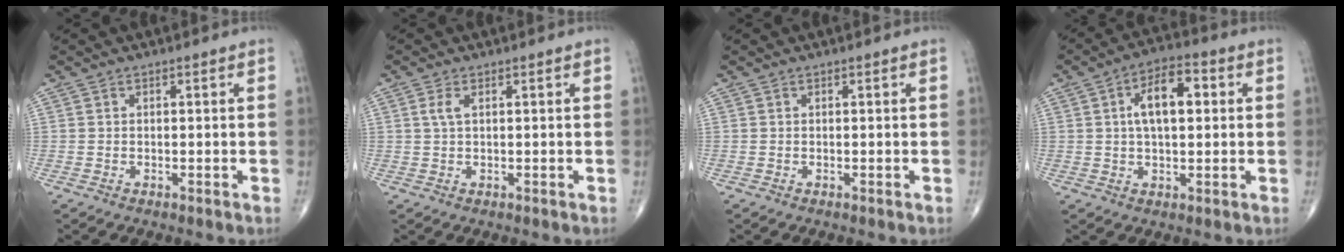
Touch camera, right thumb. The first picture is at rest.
{"total": 2.1, "force": [0.7, 0.9, 1.7], "torque": [-0.040, 0.006, 0.018]}
{"total": 0.0}
{"total": 9.9, "force": [1.9, 4.9, 8.4], "torque": [-0.127, 0.016, 0.025]}